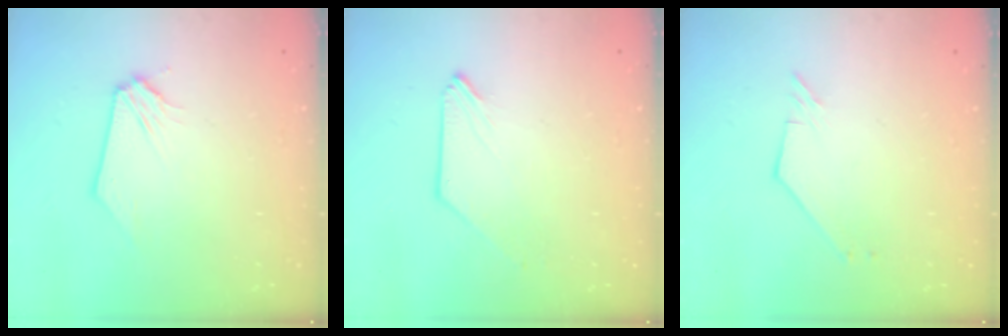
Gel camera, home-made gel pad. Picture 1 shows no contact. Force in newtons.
{"total": 0.0}
{"total": 1.8, "press": 1.8, "slide": 0.1}